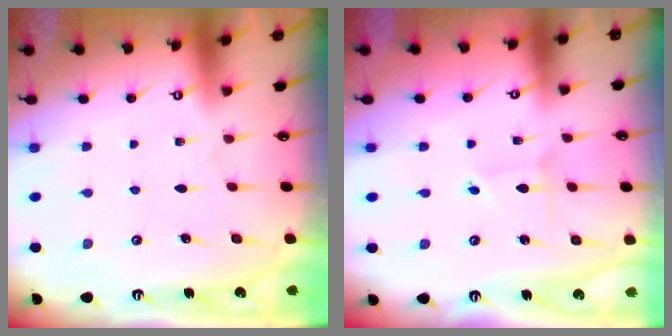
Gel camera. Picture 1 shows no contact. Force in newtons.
{"total": 1.9, "press": 1.9, "slide": 0.2}